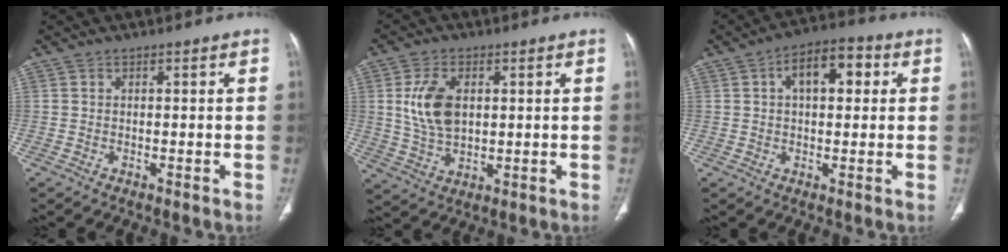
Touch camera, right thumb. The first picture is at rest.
{"total": 9.5, "force": [1.9, 5.8, 7.3], "torque": [-0.138, -0.007, 0.044]}
{"total": 9.1, "force": [2.4, 5.0, 7.2], "torque": [-0.086, 0.020, 0.029]}